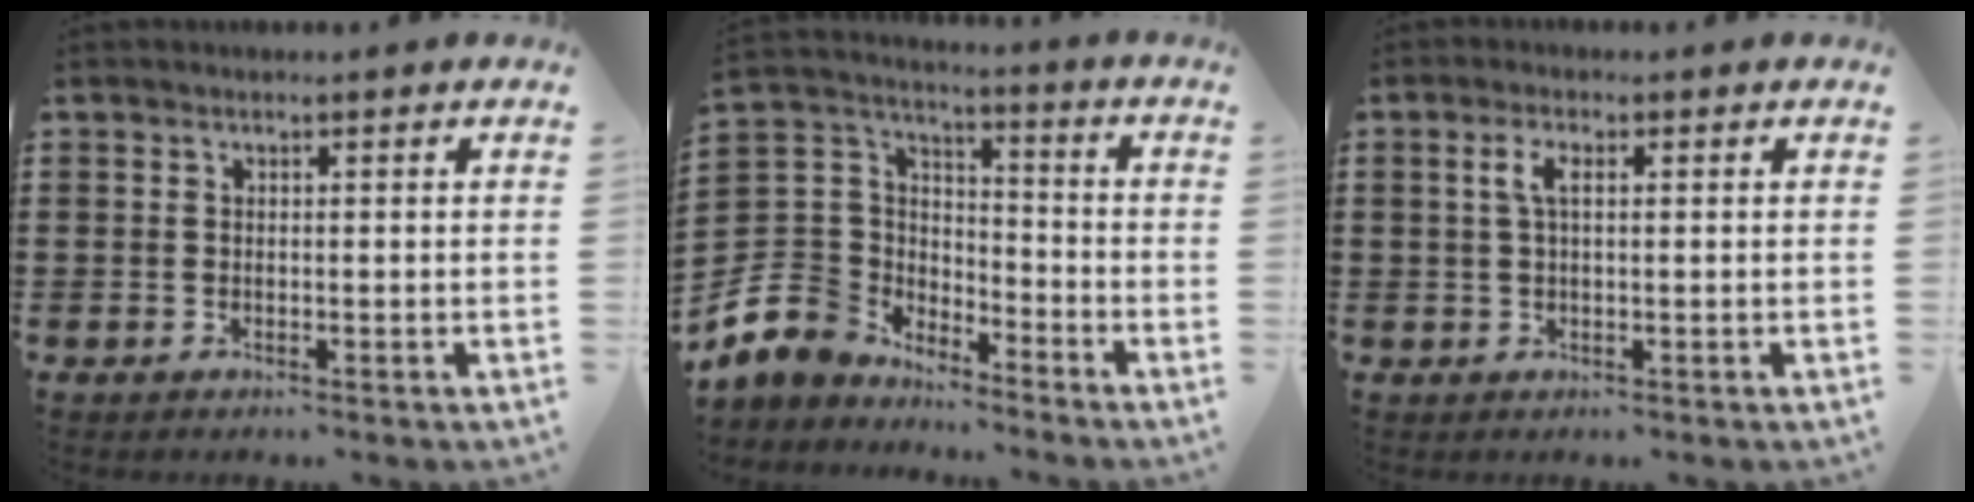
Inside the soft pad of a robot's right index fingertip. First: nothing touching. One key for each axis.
{"total": 7.7, "fx": -4.5, "fy": 6.2, "fz": 0.7, "tx": -0.073, "ty": 0.000, "tz": -0.093}
{"total": 2.7, "fx": 0.6, "fy": 1.0, "fz": 2.5, "tx": -0.059, "ty": 0.004, "tz": 0.005}